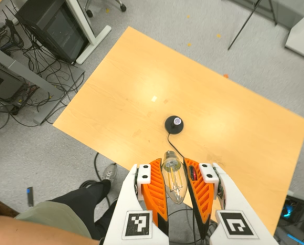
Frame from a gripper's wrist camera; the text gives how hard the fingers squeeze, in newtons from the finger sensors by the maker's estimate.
{"total": 19.8, "left": 21.3, "right": 18.3}